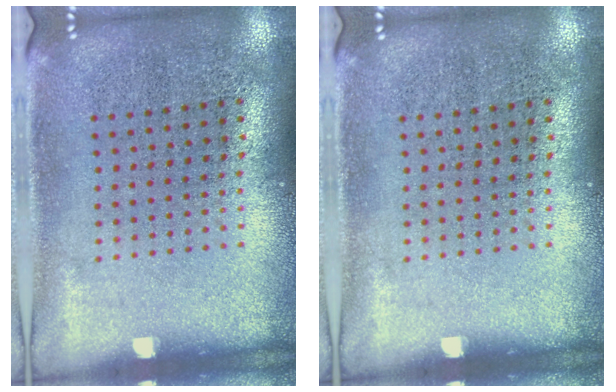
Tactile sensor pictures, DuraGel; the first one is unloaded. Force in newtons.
{"total": 0.0}